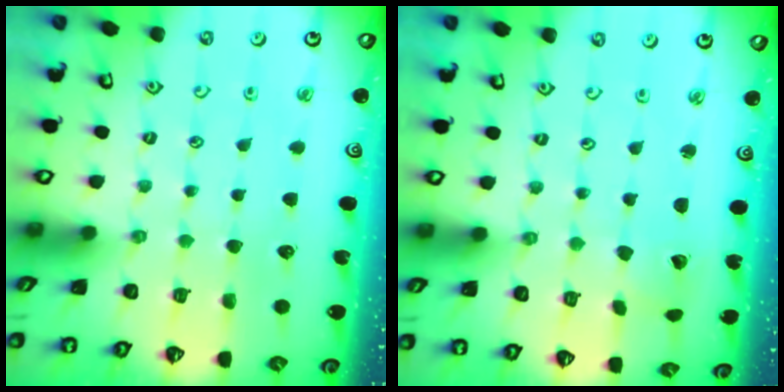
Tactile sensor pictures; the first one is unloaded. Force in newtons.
{"total": 1.9, "press": 1.9, "slide": 0.2}